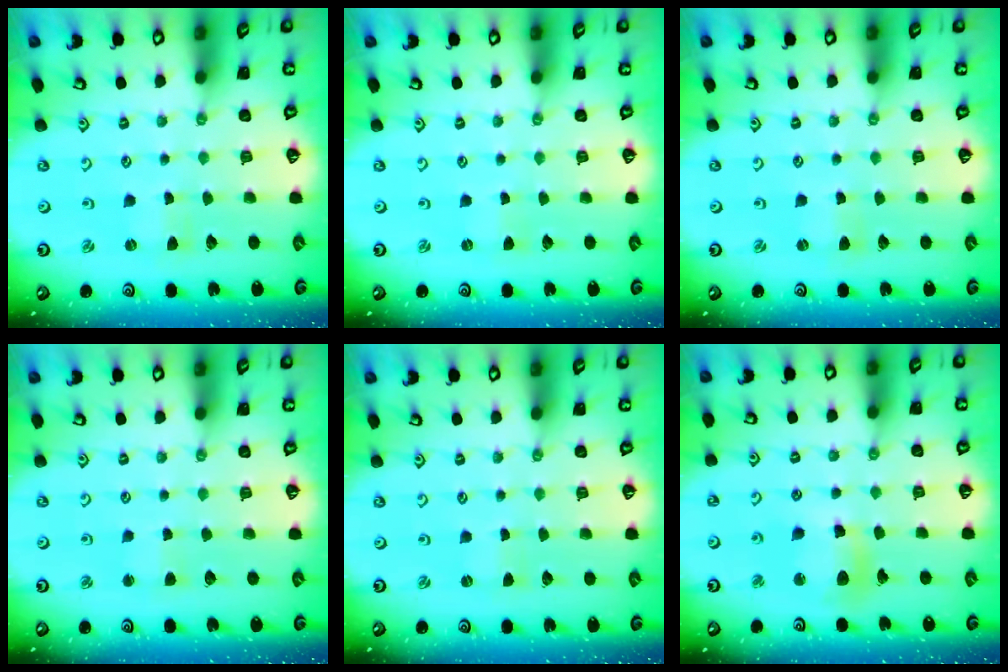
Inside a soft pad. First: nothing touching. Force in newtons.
{"total": 0.0}
{"total": 0.7, "press": 0.7, "slide": 0.3}
{"total": 2.2, "press": 2.2, "slide": 0.3}
{"total": 0.0}
{"total": 11.7, "press": 11.5, "slide": 1.9}